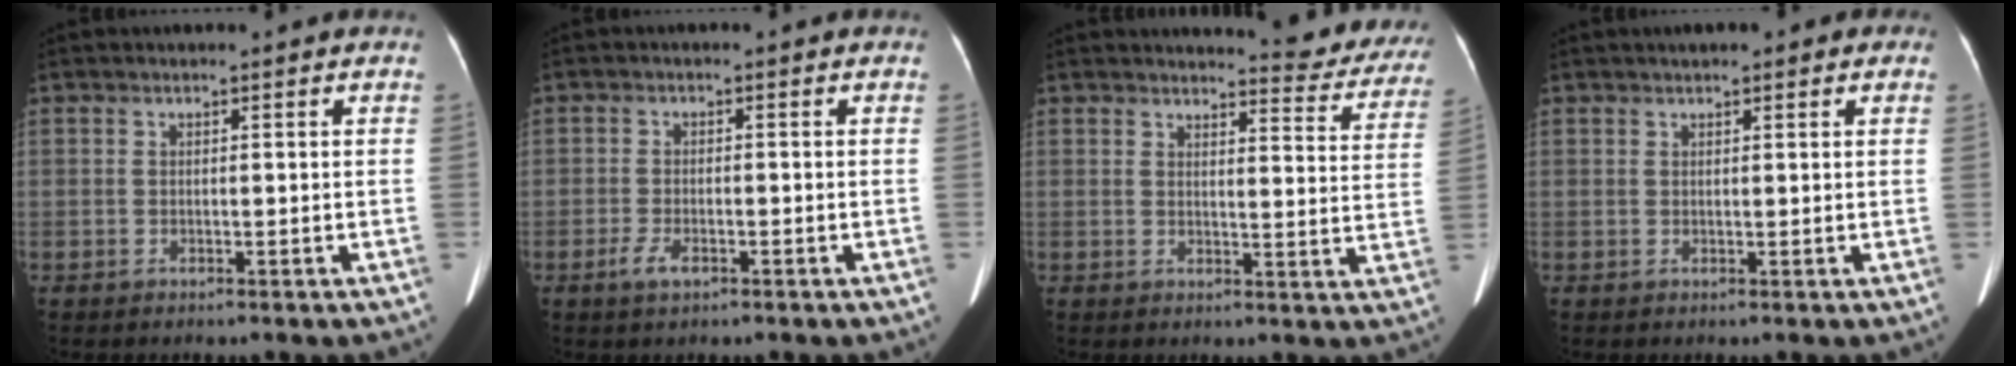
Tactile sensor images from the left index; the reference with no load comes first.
{"total": 2.8, "force": [-1.6, 1.1, 2.0], "torque": [-0.049, -0.002, -0.027]}
{"total": 11.6, "force": [11.2, 1.9, 2.4], "torque": [-0.006, -0.053, 0.103]}
{"total": 2.7, "force": [1.7, 0.9, 1.9], "torque": [-0.028, 0.015, 0.022]}